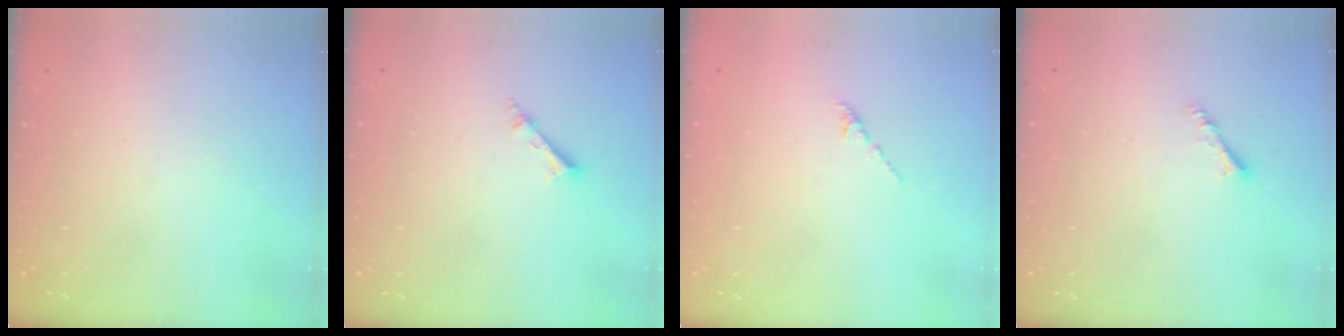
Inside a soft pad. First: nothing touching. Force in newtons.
{"total": 2.5, "press": 2.5, "slide": 0.1}
{"total": 1.6, "press": 1.5, "slide": 0.6}
{"total": 3.0, "press": 2.9, "slide": 0.6}